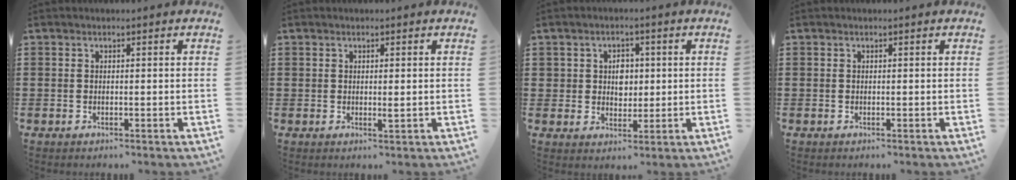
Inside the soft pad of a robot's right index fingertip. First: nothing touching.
{"total": 1.0, "force": [0.1, 0.3, 0.9], "torque": [-0.017, 0.001, 0.001]}
{"total": 3.4, "force": [0.5, 2.9, 1.7], "torque": [-0.038, 0.006, 0.004]}
{"total": 0.0}